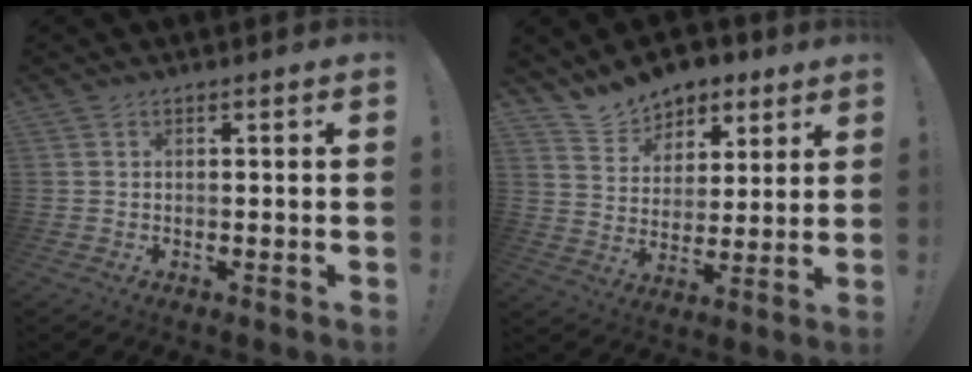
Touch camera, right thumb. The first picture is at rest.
{"total": 11.0, "force": [9.1, 6.0, 1.6], "torque": [-0.031, -0.072, 0.175]}